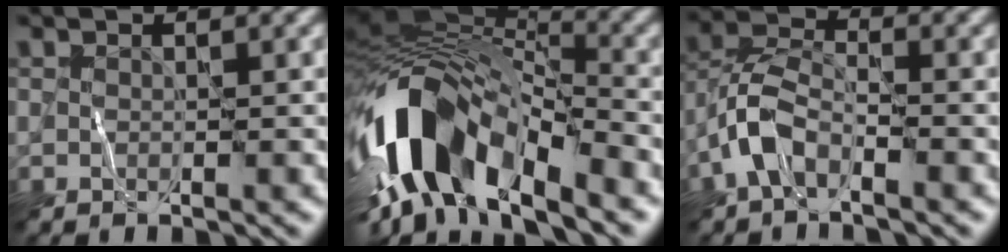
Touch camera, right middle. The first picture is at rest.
{"total": 13.3, "force": [-5.2, 6.1, 10.6], "torque": [-0.201, 0.013, -0.096]}
{"total": 3.8, "force": [-2.3, 1.7, 2.4], "torque": [-0.046, 0.011, -0.058]}